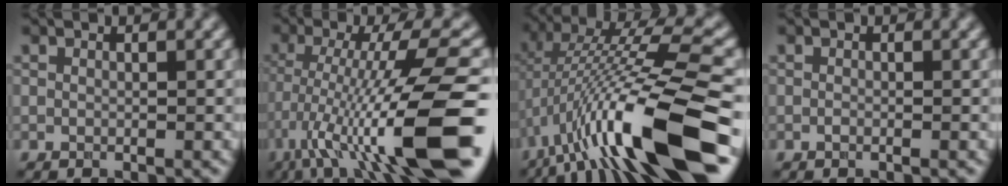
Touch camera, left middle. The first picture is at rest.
{"total": 12.6, "force": [-5.8, 2.0, 11.0], "torque": [-0.193, 0.006, -0.078]}
{"total": 12.3, "force": [-4.3, 2.3, 11.3], "torque": [-0.215, 0.018, -0.058]}
{"total": 0.0}